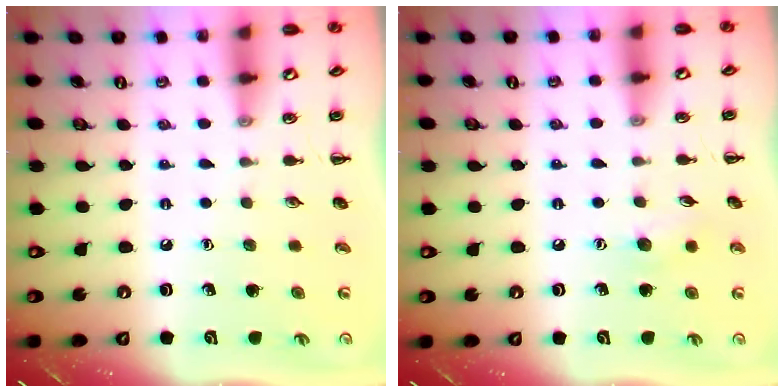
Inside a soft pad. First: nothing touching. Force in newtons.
{"total": 6.4, "press": 6.2, "slide": 1.4}